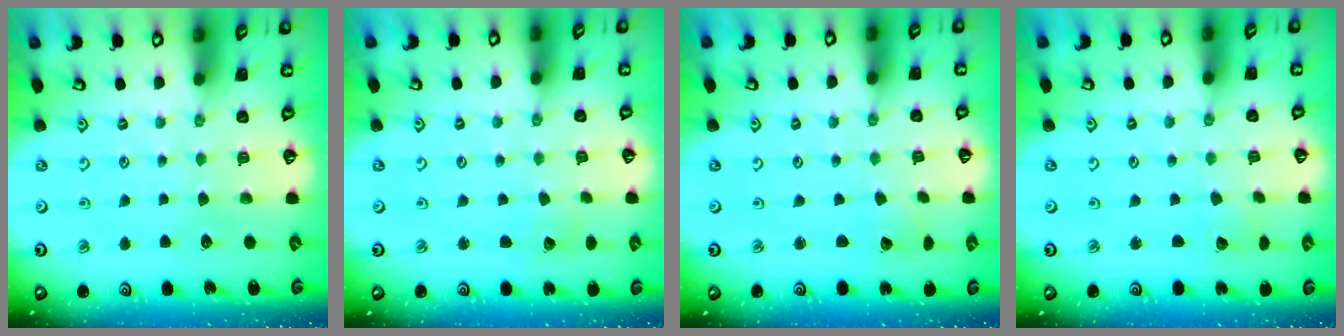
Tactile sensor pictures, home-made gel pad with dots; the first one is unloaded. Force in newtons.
{"total": 2.9, "press": 2.9, "slide": 0.3}
{"total": 1.5, "press": 1.5, "slide": 0.0}
{"total": 1.7, "press": 1.7, "slide": 0.1}